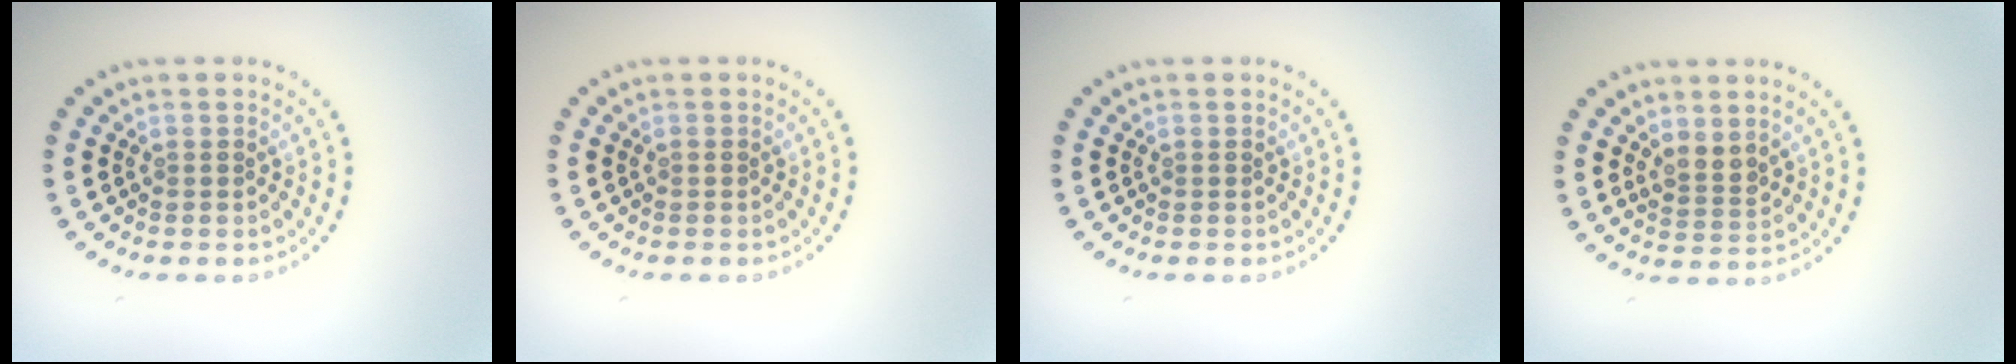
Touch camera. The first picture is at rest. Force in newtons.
{"total": 0.0}
{"total": 0.0}
{"total": 1.9, "press": 1.6, "slide": 1.0}